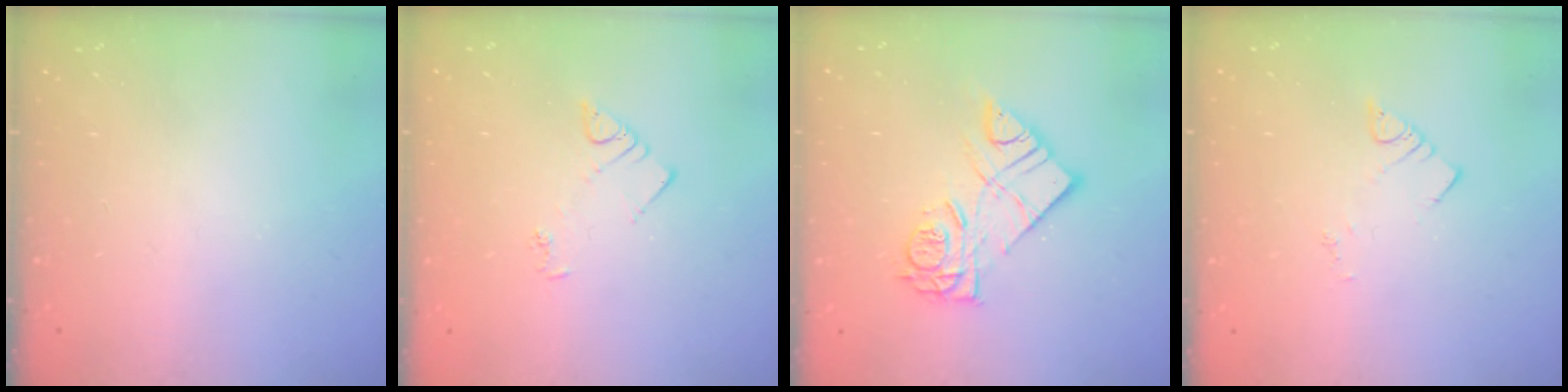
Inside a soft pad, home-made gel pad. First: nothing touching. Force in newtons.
{"total": 3.8, "press": 3.8, "slide": 0.5}
{"total": 12.9, "press": 12.9, "slide": 0.5}
{"total": 1.8, "press": 1.8, "slide": 0.3}